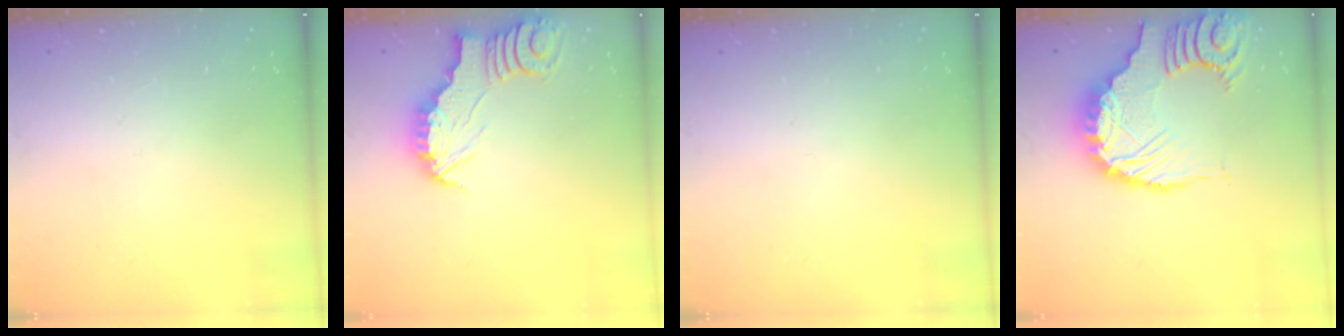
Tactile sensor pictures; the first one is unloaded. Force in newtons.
{"total": 2.8, "press": 2.7, "slide": 0.3}
{"total": 0.0}
{"total": 11.6, "press": 11.5, "slide": 1.5}